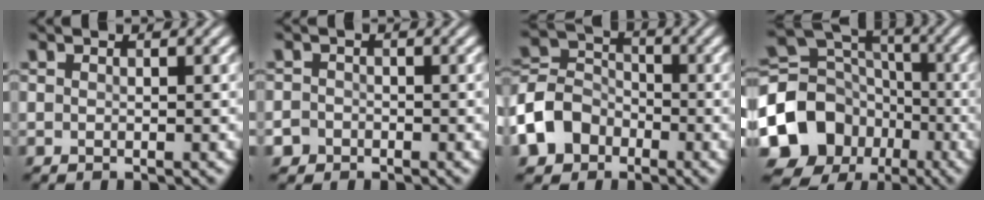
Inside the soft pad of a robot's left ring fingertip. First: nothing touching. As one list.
[{"total": 2.0, "force": [-1.3, 1.5, 0.3], "torque": [0.006, 0.002, -0.026]}, {"total": 6.2, "force": [-2.9, 4.8, 2.6], "torque": [-0.056, 0.007, -0.072]}, {"total": 11.6, "force": [-4.3, 9.6, 4.8], "torque": [-0.114, -0.015, -0.084]}]